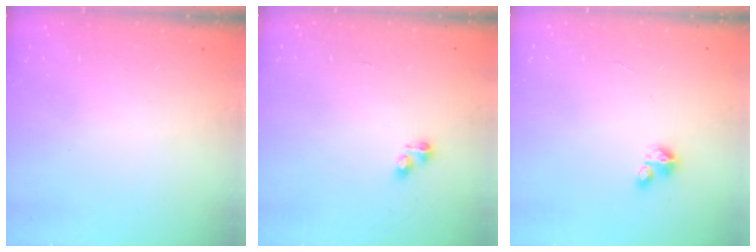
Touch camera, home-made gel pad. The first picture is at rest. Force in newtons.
{"total": 2.8, "press": 2.8, "slide": 0.4}
{"total": 2.8, "press": 2.8, "slide": 0.2}